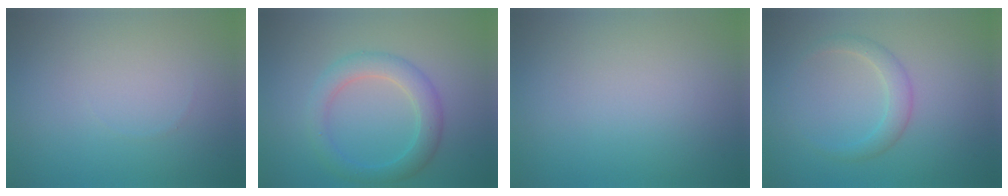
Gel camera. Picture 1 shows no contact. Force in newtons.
{"total": 3.5, "press": 3.5, "slide": 0.1}
{"total": 0.0}
{"total": 2.0, "press": 2.0, "slide": 0.1}